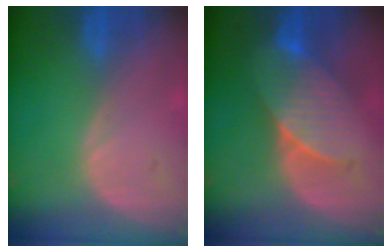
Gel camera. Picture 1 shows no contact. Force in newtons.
{"total": 7.1, "press": 6.9, "slide": 1.3}